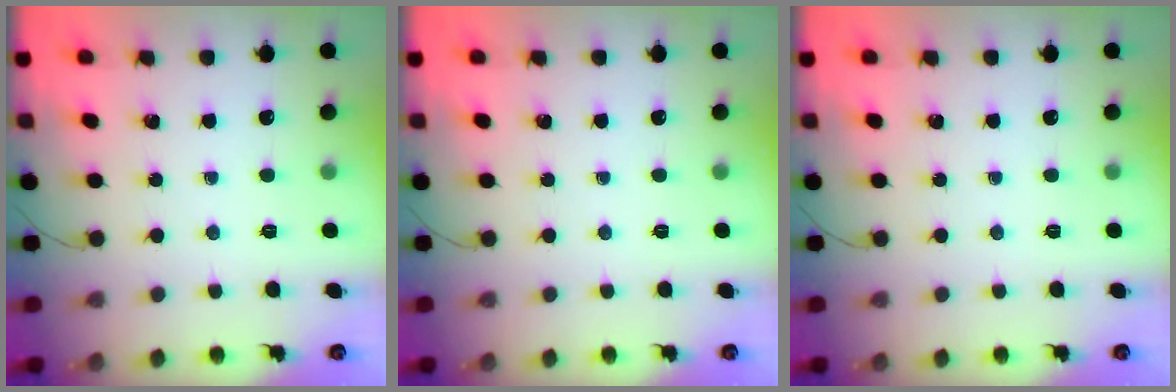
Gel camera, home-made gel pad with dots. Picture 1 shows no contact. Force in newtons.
{"total": 0.0}
{"total": 0.0}